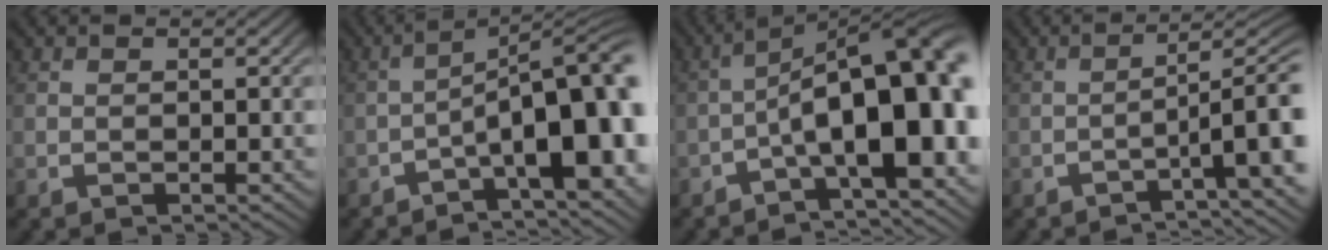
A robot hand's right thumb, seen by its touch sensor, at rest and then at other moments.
{"total": 10.7, "force": [-1.9, 5.5, 8.9], "torque": [-0.130, -0.029, -0.017]}
{"total": 13.7, "force": [-2.1, 7.1, 11.5], "torque": [-0.170, -0.048, -0.013]}
{"total": 5.4, "force": [-1.1, 2.2, 4.8], "torque": [-0.071, -0.003, -0.021]}